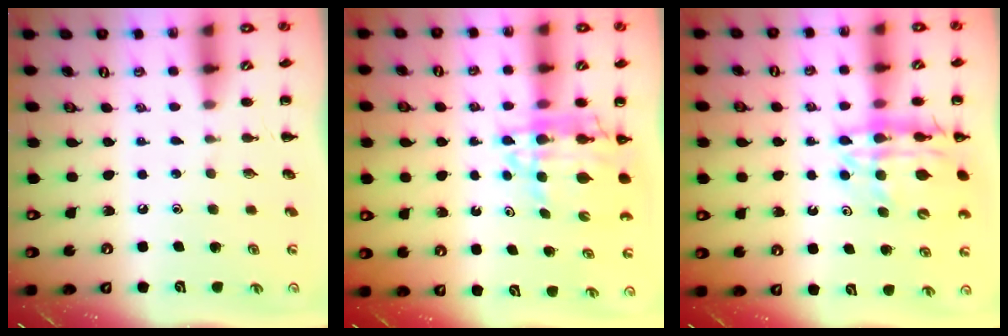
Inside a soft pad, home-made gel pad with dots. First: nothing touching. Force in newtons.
{"total": 9.1, "press": 8.6, "slide": 3.1}
{"total": 16.9, "press": 16.5, "slide": 4.0}